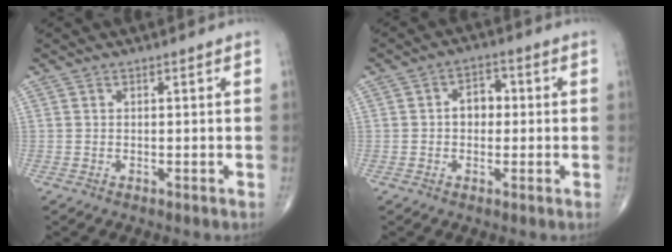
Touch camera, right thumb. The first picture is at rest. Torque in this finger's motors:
{"motor_torque": [0.94, 0.90, 0.42, -0.18, 0.09]}